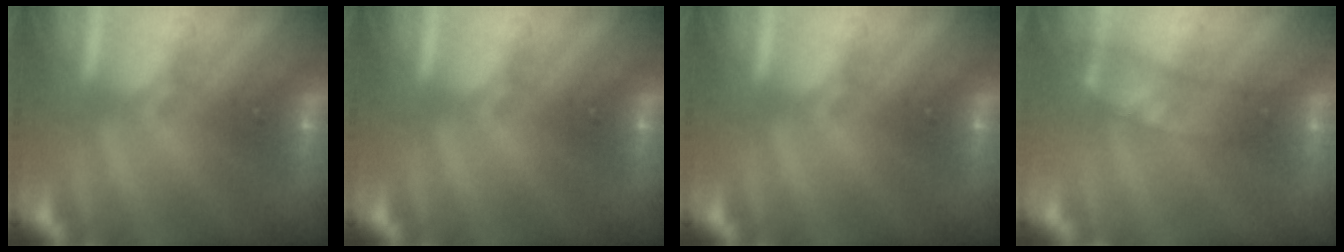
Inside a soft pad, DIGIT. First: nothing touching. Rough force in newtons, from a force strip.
{"total": 0.0}
{"total": 0.0}
{"total": 2.6}